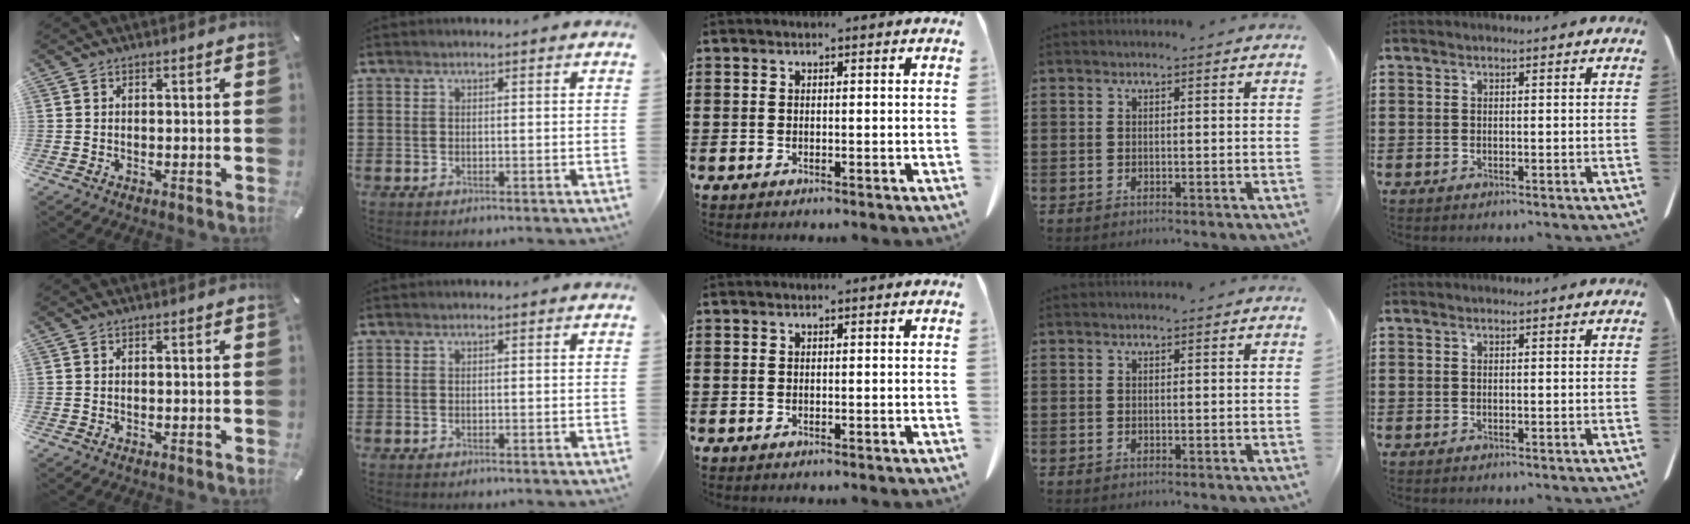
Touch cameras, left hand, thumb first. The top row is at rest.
{}